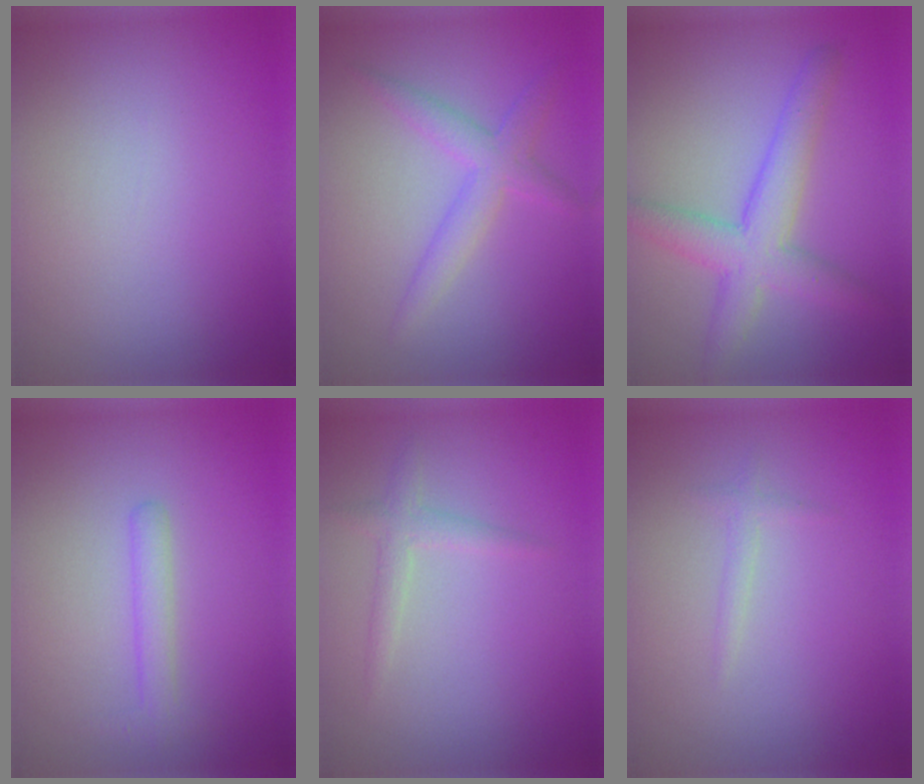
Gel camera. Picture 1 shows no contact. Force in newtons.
{"total": 2.8, "press": 2.8, "slide": 0.1}
{"total": 4.9, "press": 4.9, "slide": 0.1}
{"total": 1.7, "press": 1.7, "slide": 0.1}
{"total": 1.6, "press": 1.6, "slide": 0.0}
{"total": 0.9, "press": 0.9, "slide": 0.0}